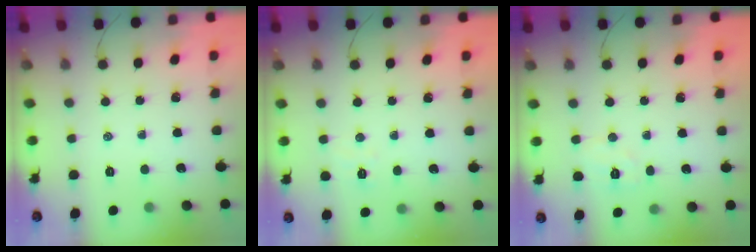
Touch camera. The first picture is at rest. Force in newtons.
{"total": 3.5, "press": 3.4, "slide": 0.9}
{"total": 4.4, "press": 4.3, "slide": 1.0}